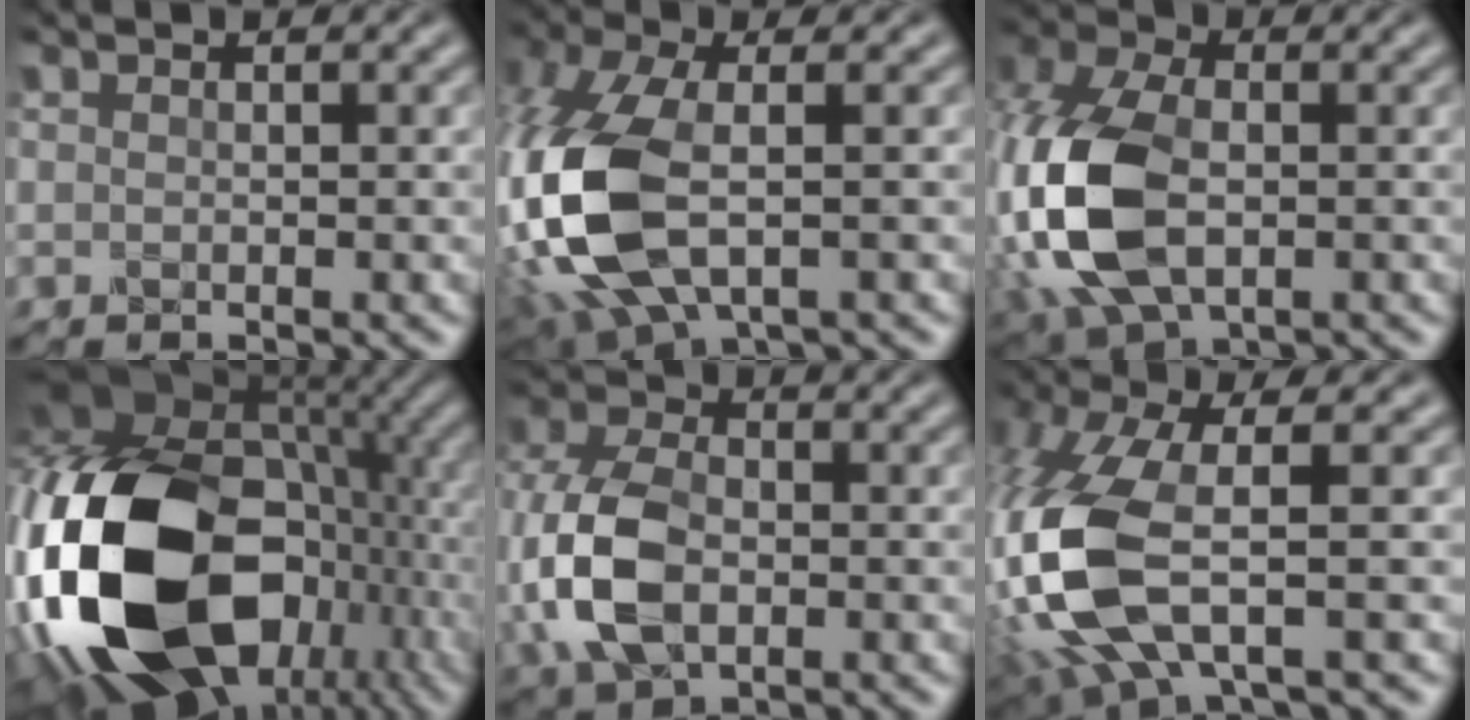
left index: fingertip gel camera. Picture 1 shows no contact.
{"total": 11.9, "force": [-2.4, 6.2, 9.8], "torque": [-0.256, -0.014, -0.045]}
{"total": 12.1, "force": [-2.1, 7.5, 9.3], "torque": [-0.239, -0.018, -0.044]}
{"total": 20.4, "force": [-4.2, 13.5, 14.7], "torque": [-0.329, -0.027, -0.059]}
{"total": 8.8, "force": [-1.6, 5.8, 6.3], "torque": [-0.168, -0.008, -0.037]}
{"total": 10.5, "force": [-1.9, 4.0, 9.5], "torque": [-0.246, -0.015, -0.045]}